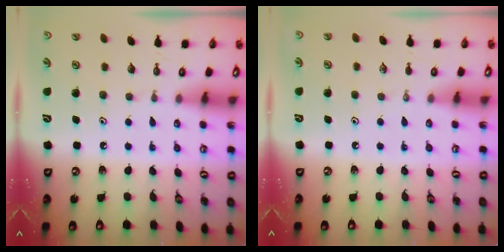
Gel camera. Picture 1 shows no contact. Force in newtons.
{"total": 0.0}